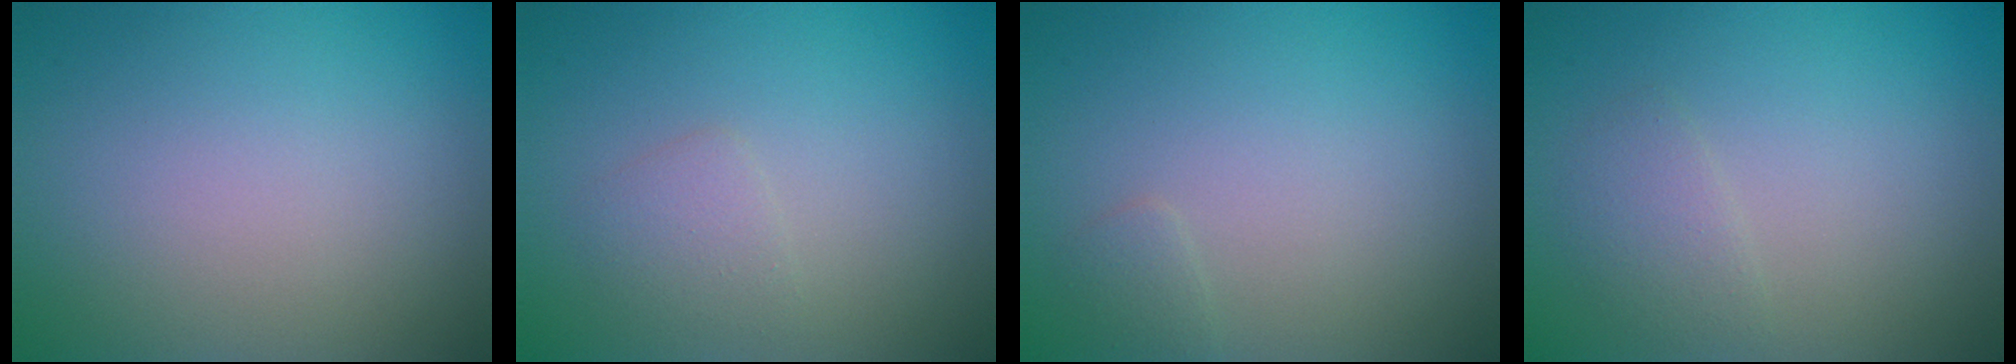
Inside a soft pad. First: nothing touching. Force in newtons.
{"total": 1.4, "press": 1.4, "slide": 0.1}
{"total": 0.8, "press": 0.8, "slide": 0.0}
{"total": 1.5, "press": 1.5, "slide": 0.1}